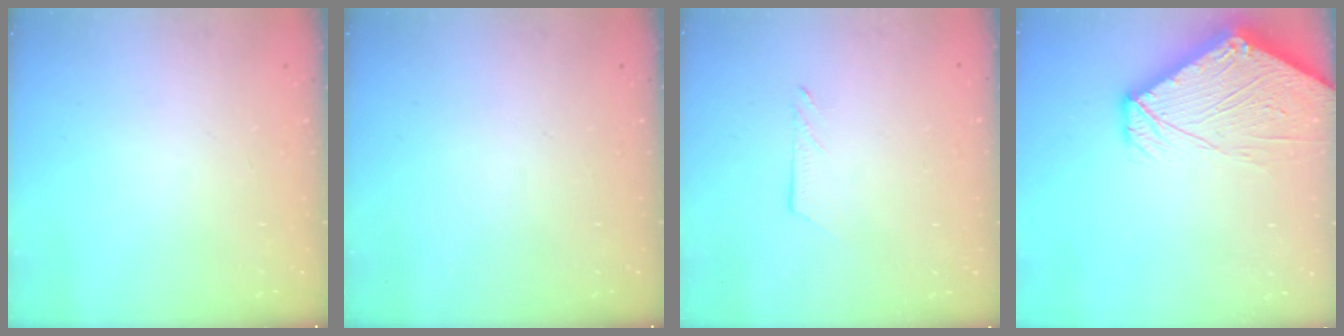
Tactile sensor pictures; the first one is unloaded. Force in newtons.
{"total": 0.0}
{"total": 3.5, "press": 3.4, "slide": 0.4}
{"total": 12.5, "press": 12.4, "slide": 1.6}